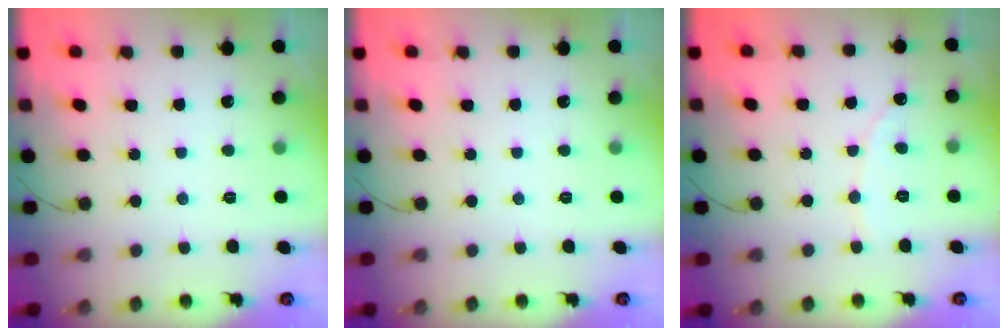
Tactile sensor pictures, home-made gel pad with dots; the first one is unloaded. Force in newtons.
{"total": 0.0}
{"total": 1.7, "press": 1.7, "slide": 0.1}